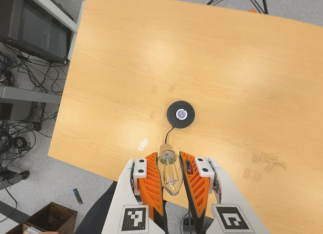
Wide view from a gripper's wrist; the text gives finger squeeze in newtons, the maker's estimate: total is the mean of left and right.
{"total": 21.6, "left": 24.4, "right": 18.7}